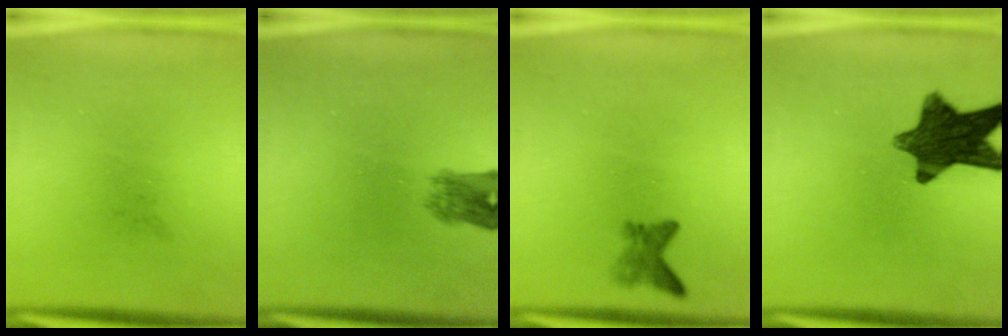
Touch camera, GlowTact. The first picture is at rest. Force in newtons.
{"total": 3.4}
{"total": 2.0}
{"total": 11.8}